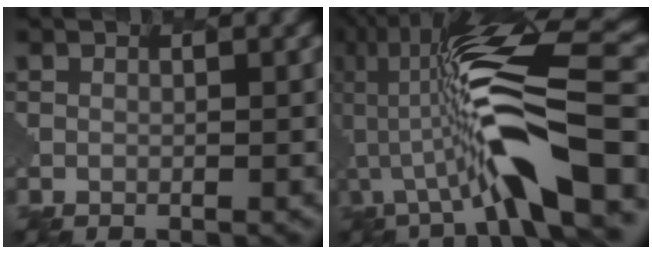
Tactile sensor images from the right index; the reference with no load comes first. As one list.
[{"total": 8.5, "force": [-1.1, 1.3, 8.4], "torque": [-0.179, 0.045, -0.051]}]